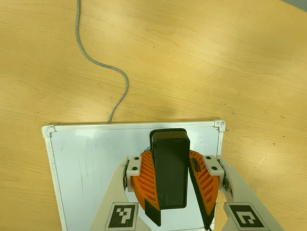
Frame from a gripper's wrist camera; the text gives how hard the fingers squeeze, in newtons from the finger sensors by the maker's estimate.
{"total": 9.3, "left": 9.2, "right": 9.4}